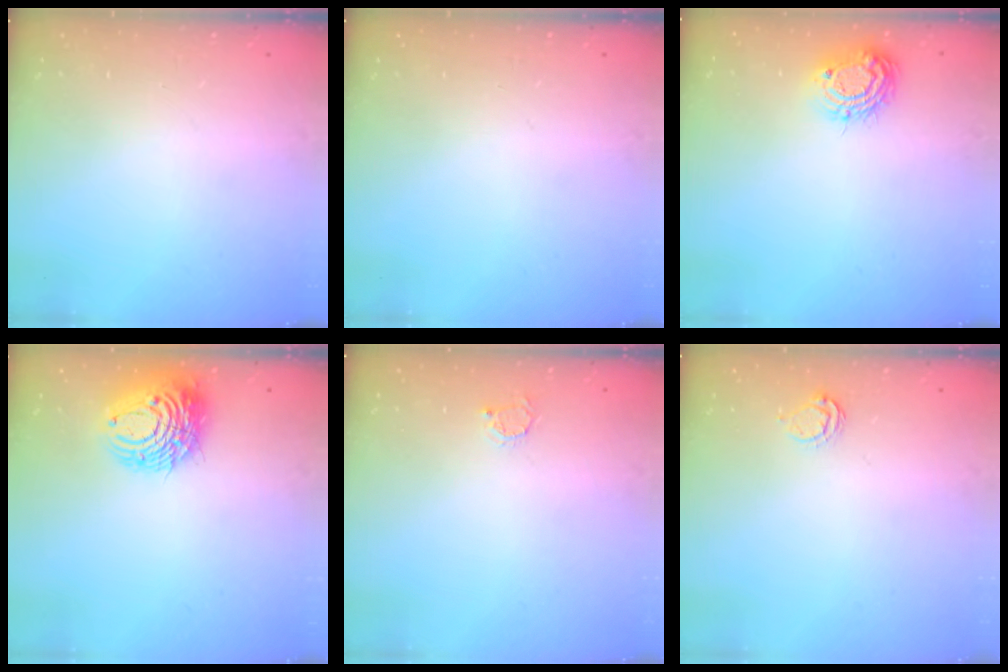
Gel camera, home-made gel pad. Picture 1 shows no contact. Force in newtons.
{"total": 0.0}
{"total": 9.4, "press": 9.4, "slide": 0.9}
{"total": 11.8, "press": 11.8, "slide": 1.2}
{"total": 2.3, "press": 2.3, "slide": 0.3}
{"total": 5.5, "press": 5.5, "slide": 0.4}